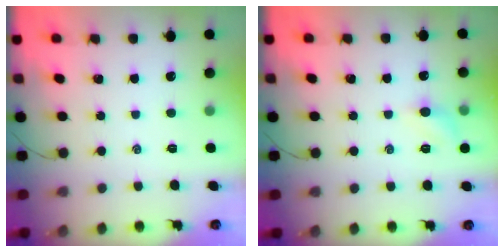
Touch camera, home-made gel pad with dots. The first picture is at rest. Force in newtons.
{"total": 5.3, "press": 4.9, "slide": 1.8}